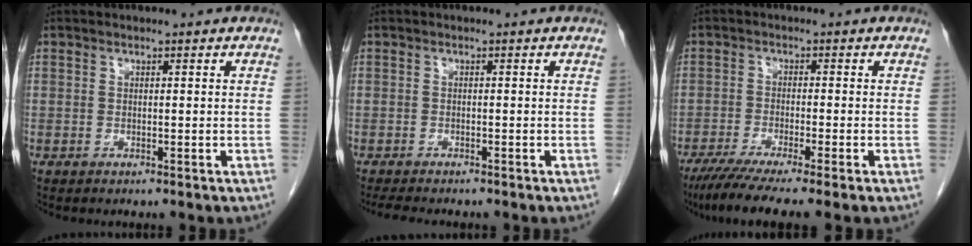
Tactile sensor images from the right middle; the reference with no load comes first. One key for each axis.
{"total": 4.8, "fx": -4.1, "fy": 1.0, "fz": 2.2, "tx": -0.034, "ty": -0.010, "tz": -0.061}
{"total": 8.7, "fx": -6.6, "fy": -0.5, "fz": 5.6, "tx": -0.086, "ty": -0.024, "tz": -0.107}